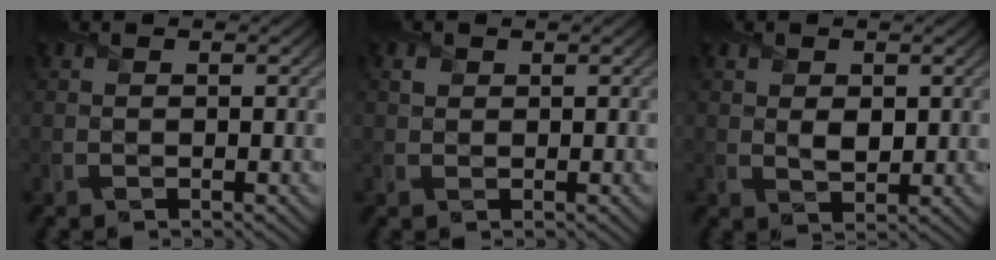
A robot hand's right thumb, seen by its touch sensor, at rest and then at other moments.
{"total": 0.9, "force": [0.5, 0.7, 0.1], "torque": [-0.001, -0.001, 0.010]}
{"total": 2.2, "force": [0.6, 1.6, 1.4], "torque": [-0.035, -0.007, 0.012]}